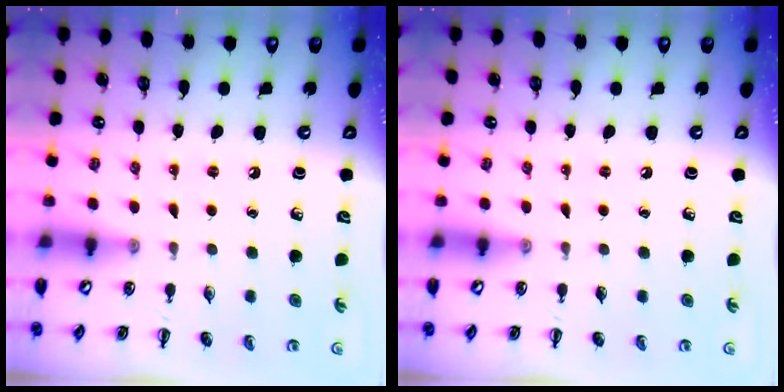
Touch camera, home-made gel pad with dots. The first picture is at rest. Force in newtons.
{"total": 0.0}